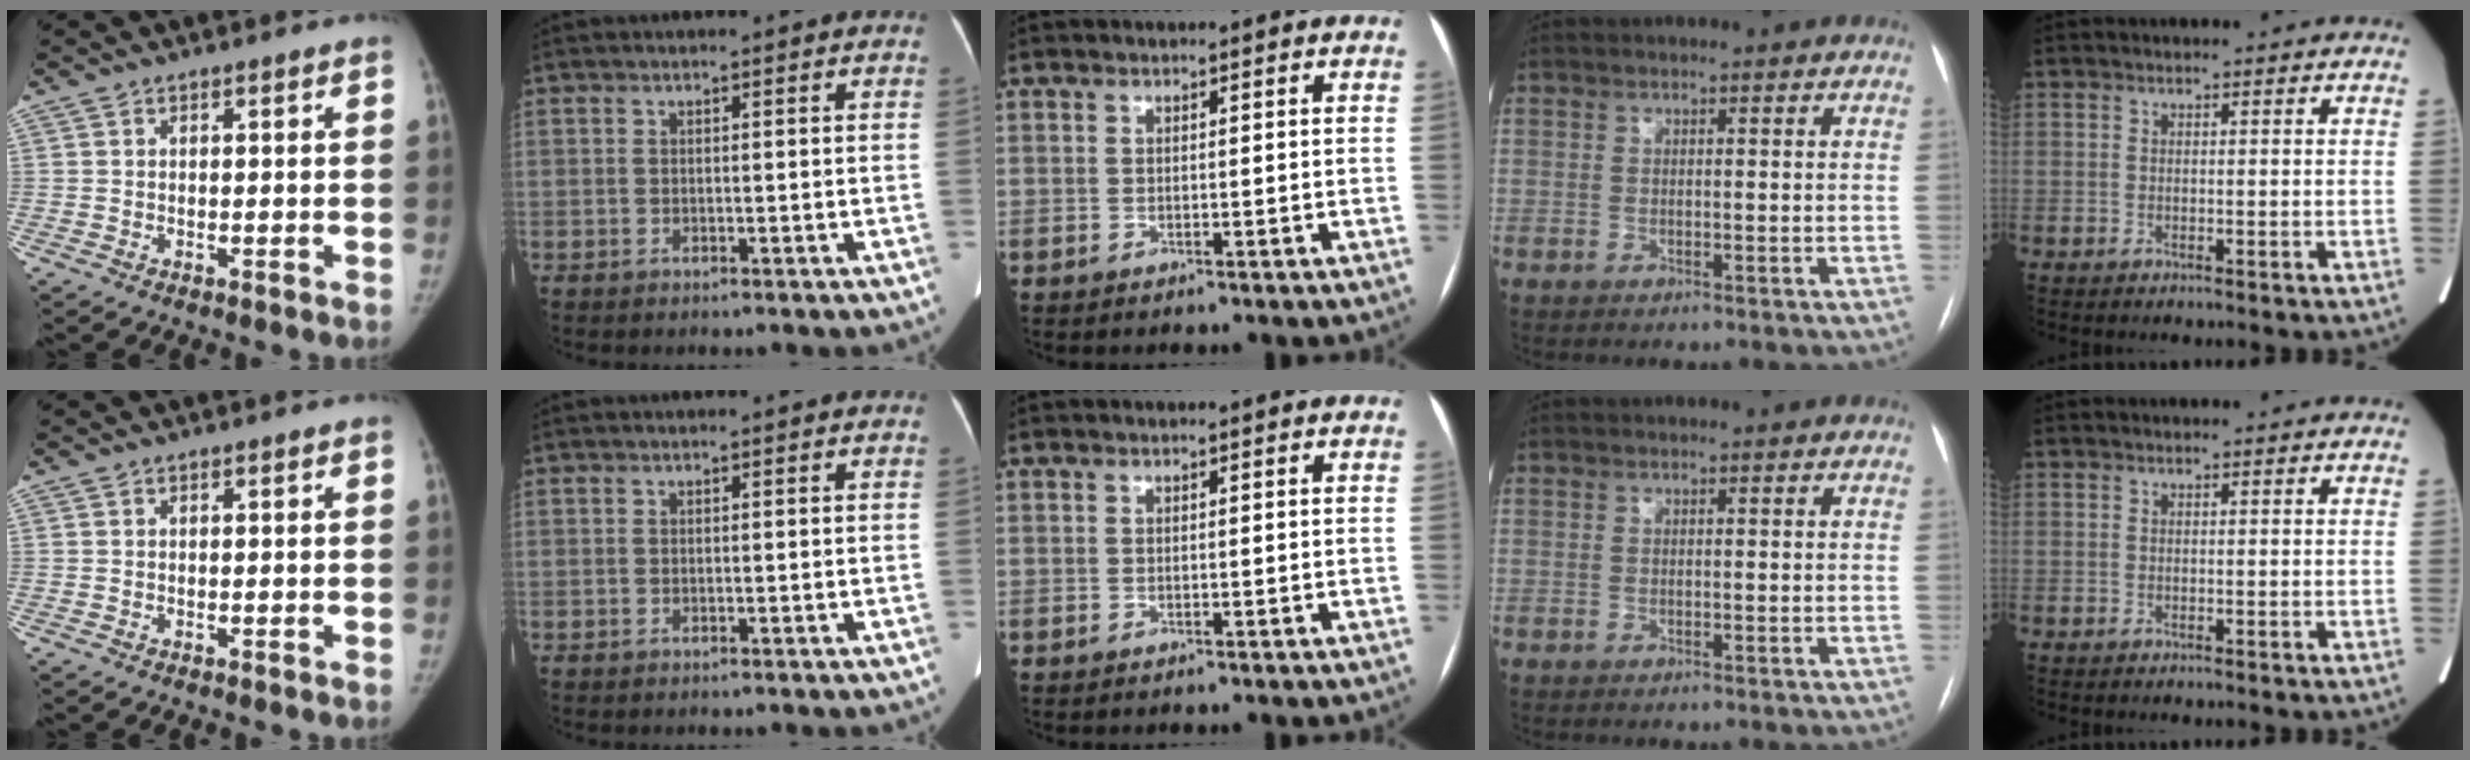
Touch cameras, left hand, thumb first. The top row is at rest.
{}